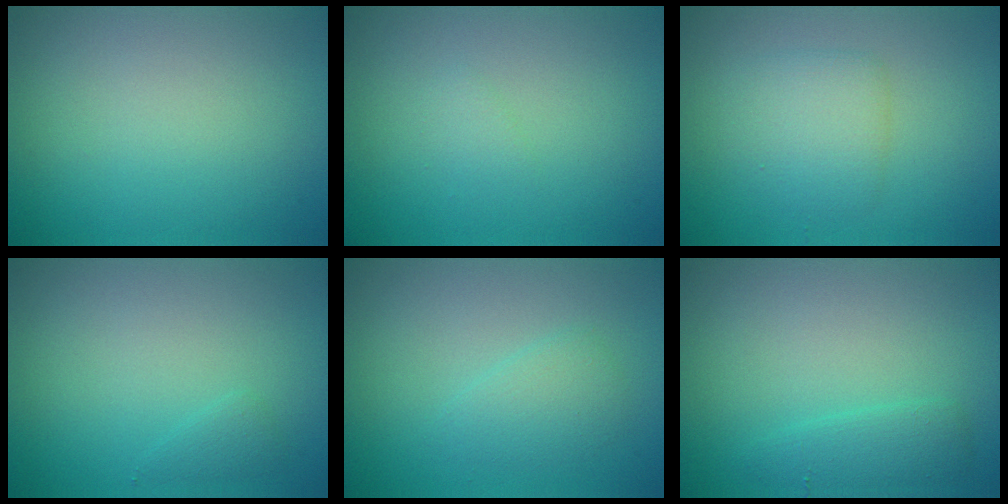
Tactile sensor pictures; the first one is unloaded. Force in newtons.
{"total": 0.7, "press": 0.7, "slide": 0.1}
{"total": 2.7, "press": 2.7, "slide": 0.1}
{"total": 0.8, "press": 0.8, "slide": 0.0}
{"total": 1.7, "press": 1.7, "slide": 0.1}
{"total": 1.8, "press": 1.8, "slide": 0.2}